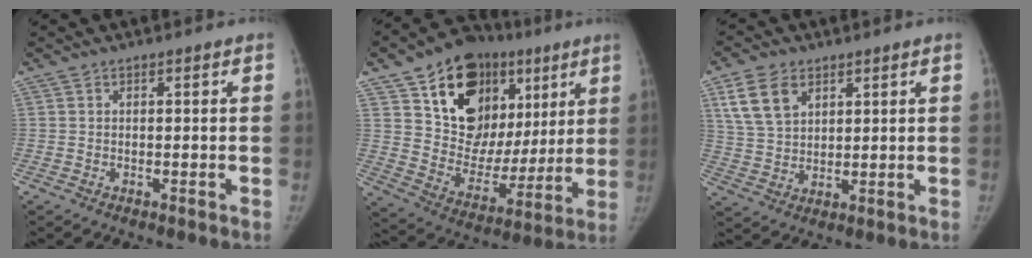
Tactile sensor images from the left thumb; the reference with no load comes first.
{"total": 25.2, "force": [11.7, 17.2, 14.2], "torque": [-0.159, -0.005, 0.196]}
{"total": 8.8, "force": [4.3, 5.7, 5.1], "torque": [-0.085, -0.011, 0.091]}